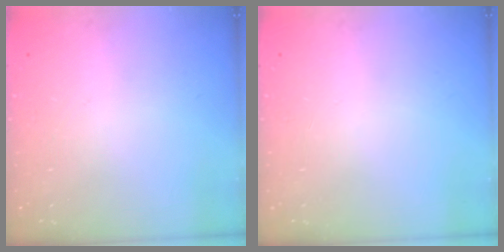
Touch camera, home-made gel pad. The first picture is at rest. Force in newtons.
{"total": 0.0}